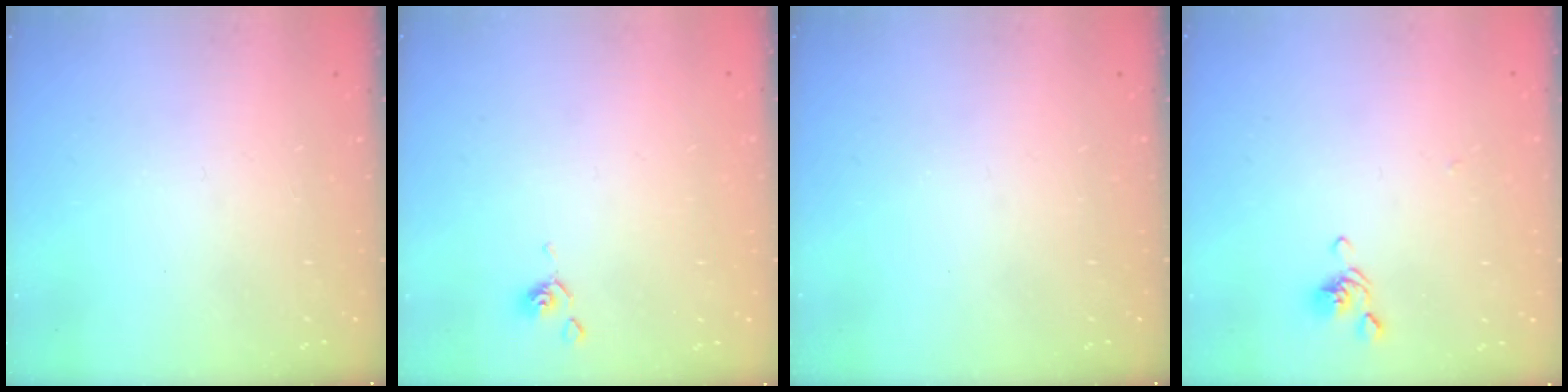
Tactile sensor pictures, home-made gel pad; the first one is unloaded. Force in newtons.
{"total": 2.0, "press": 2.0, "slide": 0.4}
{"total": 0.0}
{"total": 2.1, "press": 2.0, "slide": 0.7}